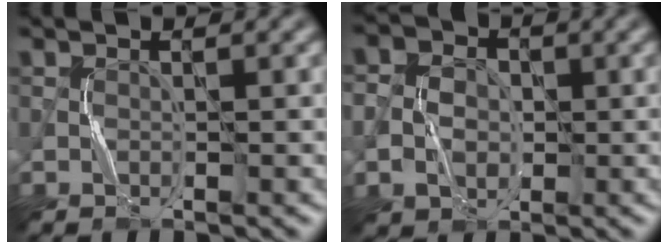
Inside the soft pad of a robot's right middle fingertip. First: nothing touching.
{"total": 3.5, "force": [-0.3, 3.1, 1.8], "torque": [-0.026, 0.004, -0.011]}